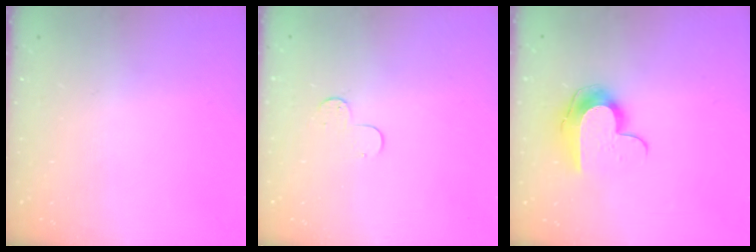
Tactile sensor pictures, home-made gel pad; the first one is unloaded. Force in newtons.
{"total": 4.3, "press": 4.3, "slide": 0.4}
{"total": 10.2, "press": 10.2, "slide": 0.5}